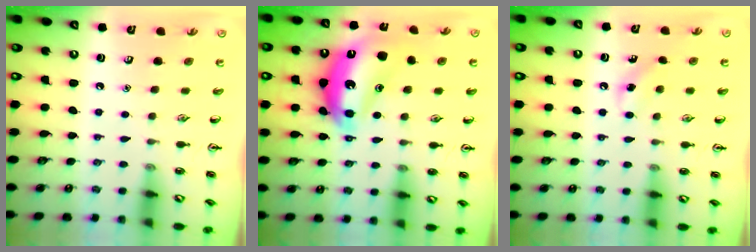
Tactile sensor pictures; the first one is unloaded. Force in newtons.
{"total": 15.0, "press": 15.0, "slide": 0.8}
{"total": 5.7, "press": 5.4, "slide": 1.9}